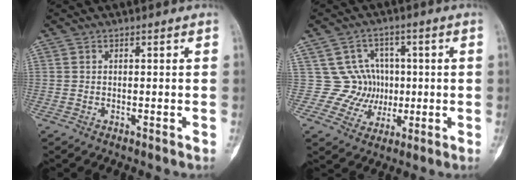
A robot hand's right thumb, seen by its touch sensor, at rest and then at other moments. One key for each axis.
{"total": 7.8, "fx": 0.6, "fy": 7.8, "fz": 1.0, "tx": 0.038, "ty": 0.016, "tz": 0.010}